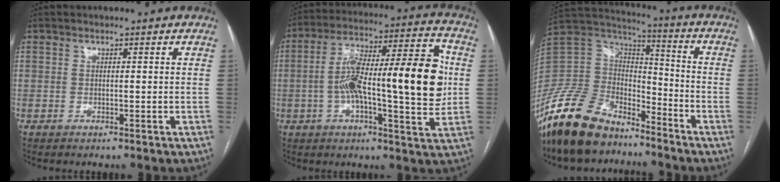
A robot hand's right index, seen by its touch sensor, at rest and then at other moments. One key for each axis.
{"total": 21.6, "fx": -0.1, "fy": 4.2, "fz": 21.2, "tx": -0.322, "ty": 0.034, "tz": -0.005}
{"total": 17.1, "fx": -13.3, "fy": 7.6, "fz": 7.6, "tx": -0.167, "ty": 0.021, "tz": -0.256}